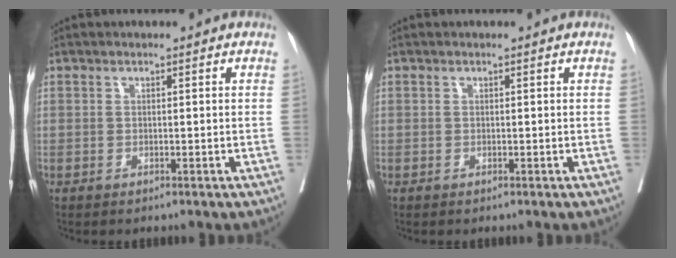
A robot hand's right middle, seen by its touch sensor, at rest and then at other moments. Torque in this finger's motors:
{"motor_torque": [0.00, 0.00, 0.00, -0.02]}